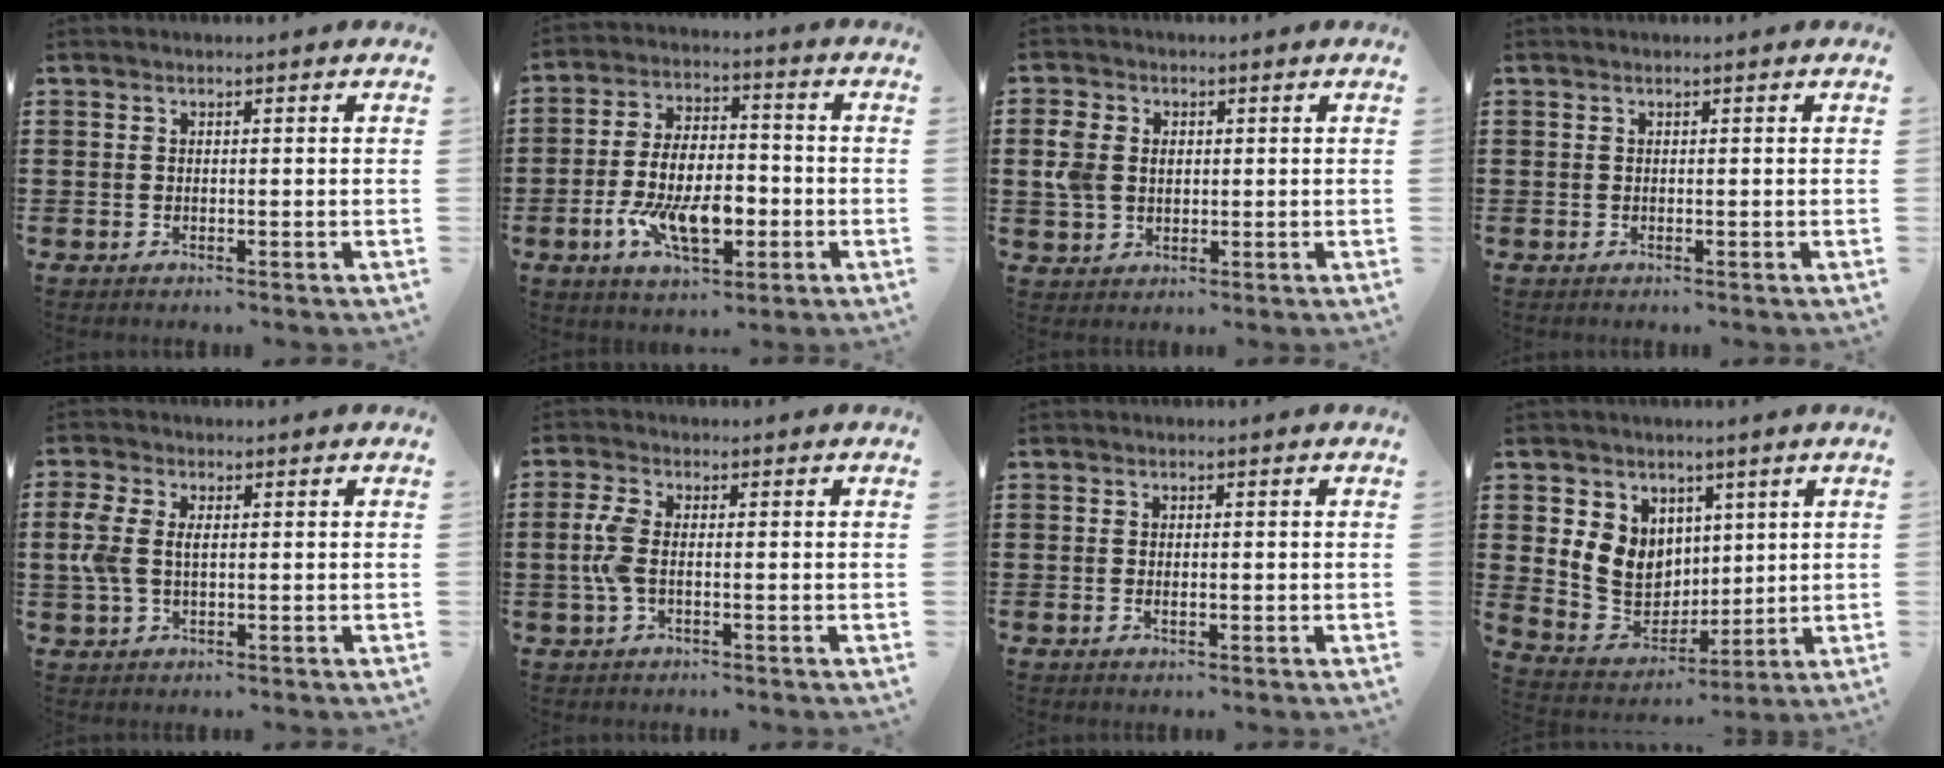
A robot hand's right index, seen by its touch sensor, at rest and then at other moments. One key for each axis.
{"total": 11.0, "fx": -3.9, "fy": 5.3, "fz": 8.8, "tx": -0.173, "ty": 0.000, "tz": -0.069}
{"total": 4.6, "fx": 0.5, "fy": 3.7, "fz": 2.7, "tx": -0.076, "ty": 0.009, "tz": 0.004}
{"total": 0.0}
{"total": 4.4, "fx": 0.4, "fy": 2.5, "fz": 3.6, "tx": -0.096, "ty": 0.001, "tz": -0.002}
{"total": 4.4, "fx": -0.4, "fy": 2.0, "fz": 3.9, "tx": -0.108, "ty": -0.008, "tz": -0.018}
{"total": 1.3, "fx": -0.2, "fy": 0.4, "fz": 1.2, "tx": -0.021, "ty": 0.001, "tz": -0.005}
{"total": 8.8, "fx": 2.0, "fy": 8.1, "fz": 3.0, "tx": -0.090, "ty": -0.004, "tz": 0.042}